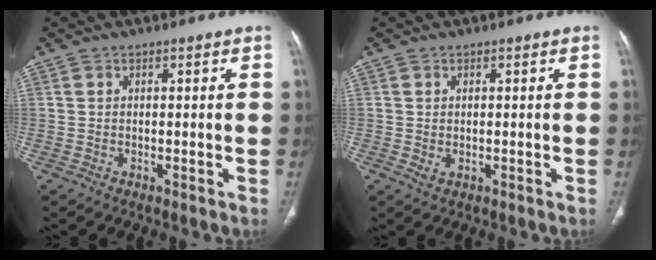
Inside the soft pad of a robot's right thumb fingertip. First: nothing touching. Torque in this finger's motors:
{"motor_torque": [-0.47, 0.00, -0.03, 0.40, 0.08]}